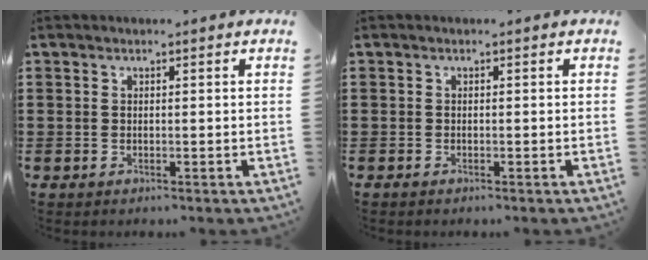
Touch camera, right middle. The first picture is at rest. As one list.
[{"total": 0.0}]